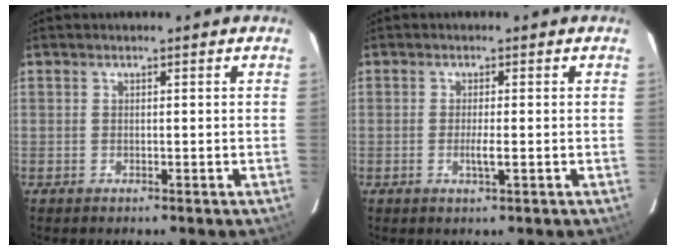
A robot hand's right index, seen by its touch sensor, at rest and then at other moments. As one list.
[{"total": 2.0, "force": [-0.4, 0.0, 2.0], "torque": [-0.038, -0.004, -0.008]}]